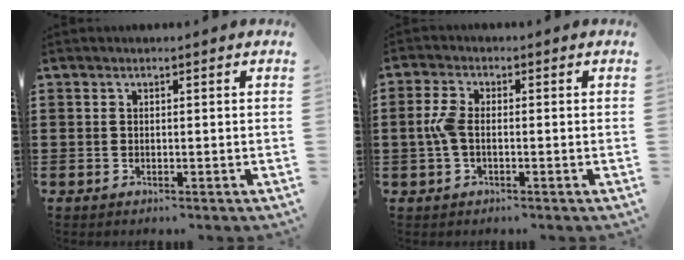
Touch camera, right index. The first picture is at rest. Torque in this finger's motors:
{"motor_torque": [1.11, -0.18, 0.56, 0.15]}